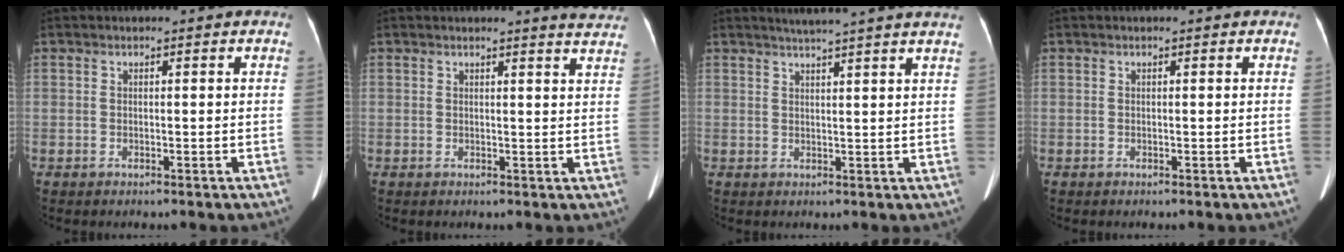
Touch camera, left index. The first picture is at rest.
{"total": 5.3, "force": [5.2, -0.2, 1.3], "torque": [-0.011, -0.039, 0.030]}
{"total": 9.6, "force": [8.5, -1.0, 4.4], "torque": [-0.064, -0.008, 0.090]}
{"total": 0.0}